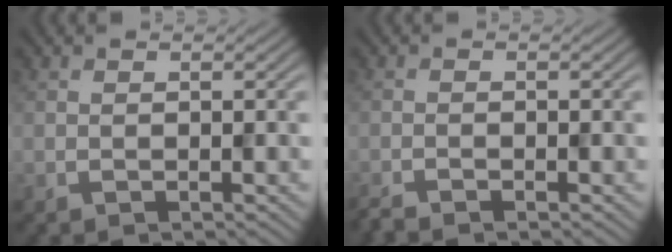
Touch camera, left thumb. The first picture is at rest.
{"total": 1.9, "force": [-1.8, -0.1, 0.6], "torque": [-0.017, 0.001, -0.032]}